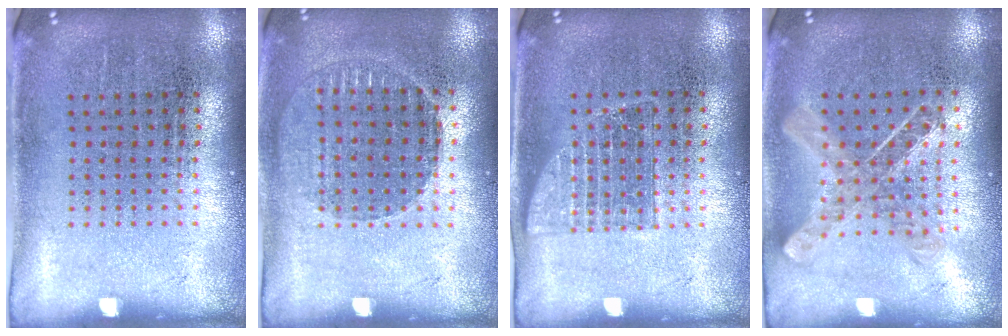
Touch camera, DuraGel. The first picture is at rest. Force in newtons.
{"total": 1.1, "press": 1.1, "slide": 0.1}
{"total": 1.0, "press": 0.9, "slide": 0.4}
{"total": 1.0, "press": 1.0, "slide": 0.1}